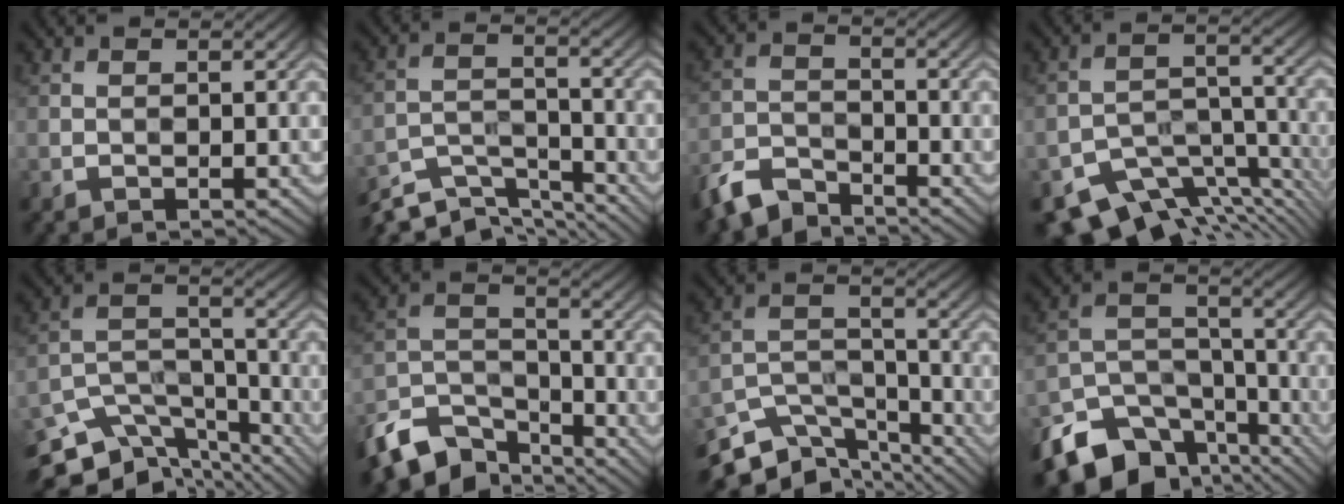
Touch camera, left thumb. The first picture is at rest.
{"total": 8.3, "force": [-7.4, 2.0, 3.3], "torque": [-0.074, -0.008, -0.136]}
{"total": 6.4, "force": [-5.4, 2.4, 2.5], "torque": [-0.052, -0.009, -0.123]}
{"total": 10.2, "force": [-7.7, 4.4, 4.9], "torque": [-0.080, -0.021, -0.126]}
{"total": 11.5, "force": [-9.4, 5.1, 4.2], "torque": [-0.094, -0.011, -0.151]}
{"total": 10.3, "force": [-7.8, 4.9, 4.7], "torque": [-0.097, -0.014, -0.162]}
{"total": 9.9, "force": [-8.1, 4.1, 3.8], "torque": [-0.085, -0.014, -0.148]}
{"total": 13.0, "force": [-9.3, 7.3, 5.4], "torque": [-0.123, -0.023, -0.160]}